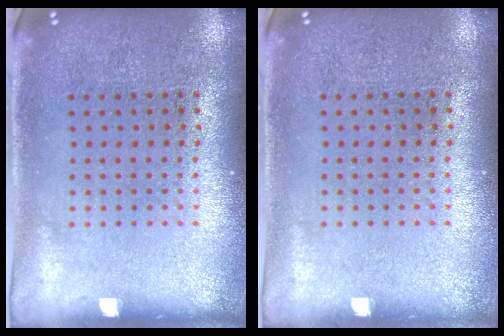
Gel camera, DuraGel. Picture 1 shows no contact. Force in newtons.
{"total": 0.0}